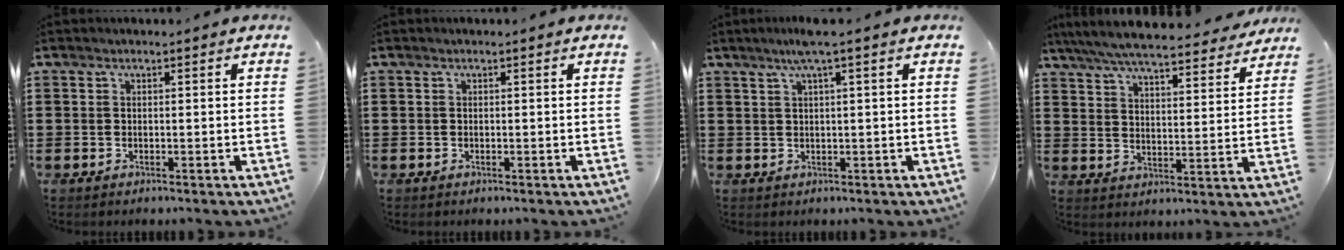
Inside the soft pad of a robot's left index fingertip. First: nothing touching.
{"total": 0.0}
{"total": 2.8, "force": [1.5, -0.3, 2.4], "torque": [-0.046, 0.000, 0.025]}
{"total": 6.7, "force": [6.3, 0.1, 2.3], "torque": [-0.071, -0.039, 0.109]}